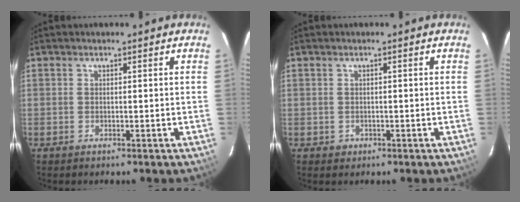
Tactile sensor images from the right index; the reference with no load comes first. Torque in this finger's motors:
{"motor_torque": [-0.07, -0.03, -0.11, -0.08]}